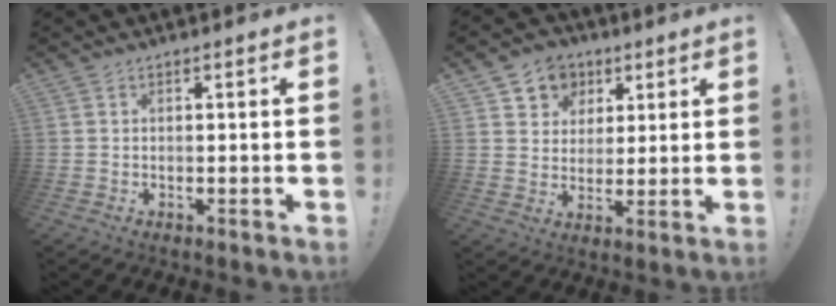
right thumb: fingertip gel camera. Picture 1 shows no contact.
{"total": 8.5, "force": [3.6, 7.5, 1.7], "torque": [-0.019, -0.025, 0.070]}